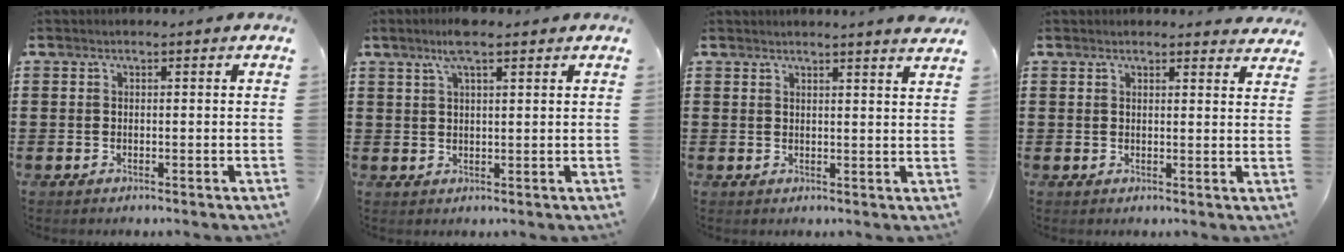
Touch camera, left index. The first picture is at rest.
{"total": 4.5, "force": [2.9, 0.9, 3.3], "torque": [-0.070, 0.006, 0.050]}
{"total": 2.4, "force": [2.3, -0.6, 0.5], "torque": [-0.008, -0.010, 0.041]}
{"total": 2.2, "force": [2.2, 0.2, 0.3], "torque": [-0.003, -0.005, 0.039]}